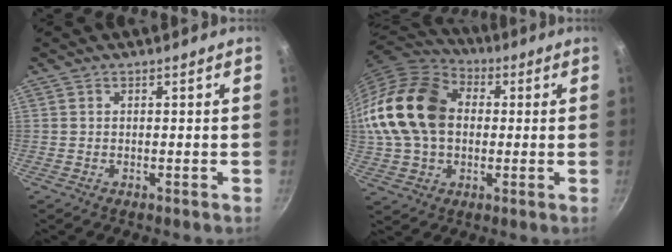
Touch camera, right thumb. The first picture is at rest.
{"total": 22.3, "force": [2.3, 16.2, 15.1], "torque": [-0.292, 0.036, 0.036]}